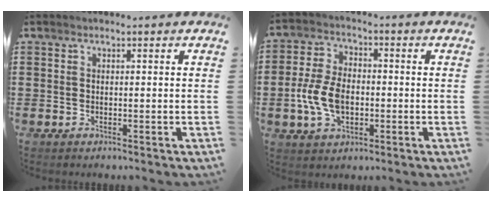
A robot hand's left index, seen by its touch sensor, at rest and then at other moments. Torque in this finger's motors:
{"motor_torque": [0.73, 0.15, 0.81, 0.16]}